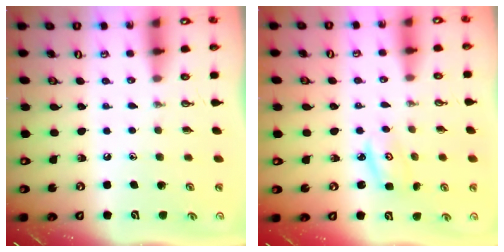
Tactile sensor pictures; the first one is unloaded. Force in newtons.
{"total": 2.4, "press": 2.4, "slide": 0.2}